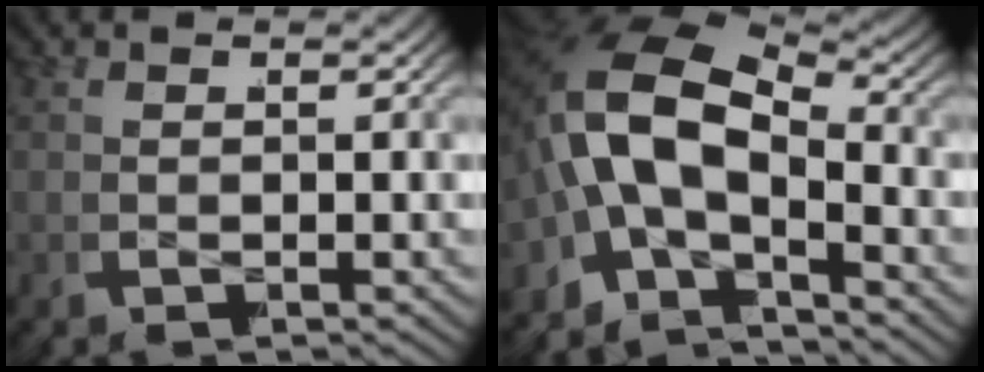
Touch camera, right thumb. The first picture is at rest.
{"total": 13.9, "force": [-1.5, 10.4, 9.1], "torque": [-0.193, -0.019, -0.046]}